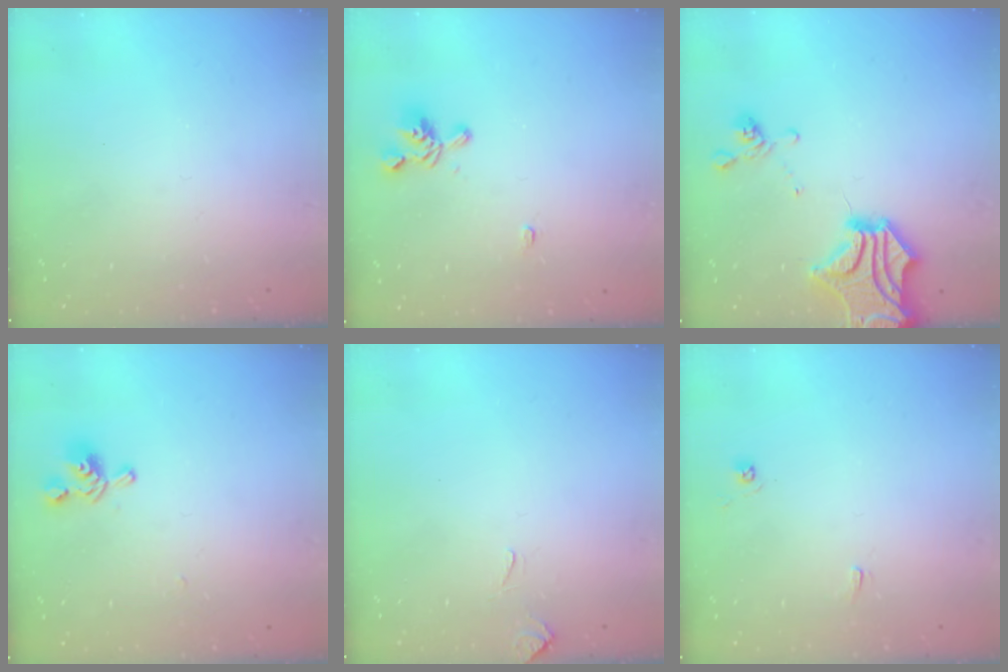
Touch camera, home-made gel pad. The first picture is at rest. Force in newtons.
{"total": 3.4, "press": 3.3, "slide": 0.8}
{"total": 7.2, "press": 6.6, "slide": 2.8}
{"total": 1.6, "press": 1.2, "slide": 1.1}
{"total": 1.1, "press": 1.0, "slide": 0.4}
{"total": 2.6, "press": 2.5, "slide": 0.3}